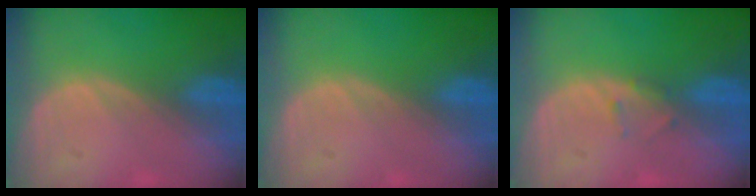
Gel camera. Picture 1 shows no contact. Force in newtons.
{"total": 0.0}
{"total": 1.1, "press": 1.0, "slide": 0.2}